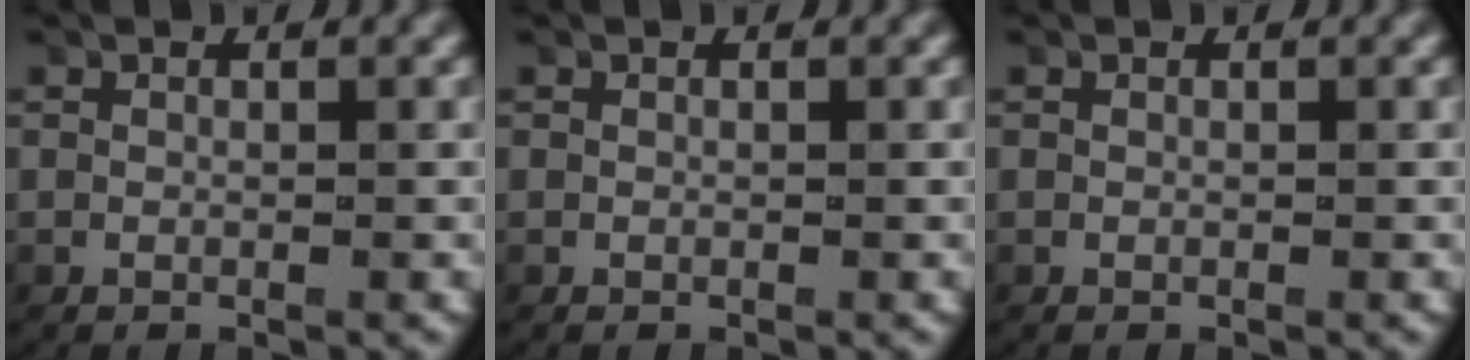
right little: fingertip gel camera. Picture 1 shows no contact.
{"total": 0.0}
{"total": 0.0}